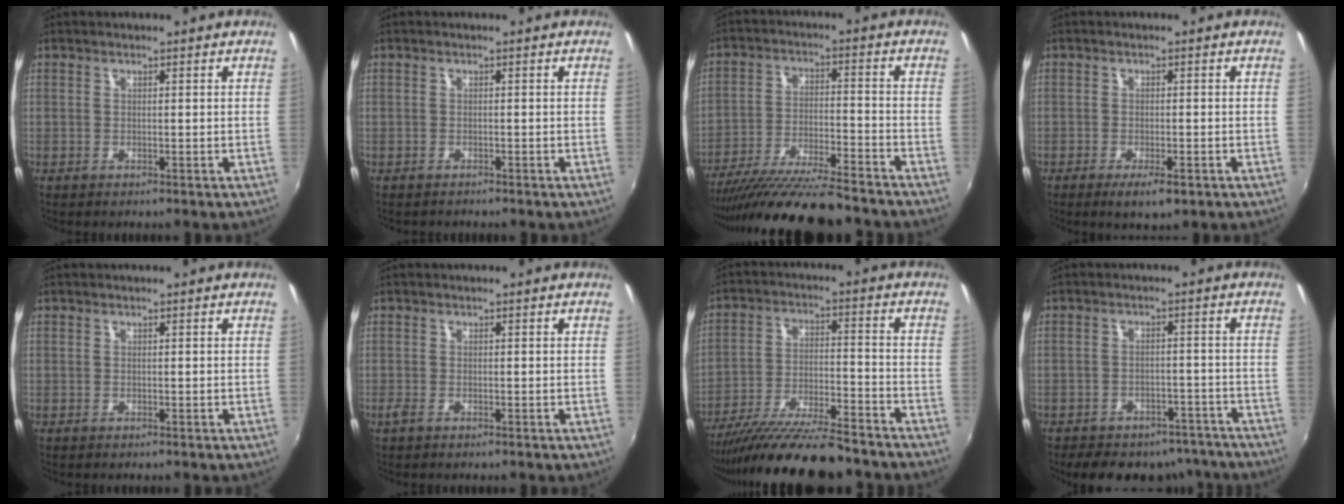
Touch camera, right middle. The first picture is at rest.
{"total": 0.9, "force": [-0.9, 0.3, 0.0], "torque": [-0.005, -0.002, -0.014]}
{"total": 17.9, "force": [-15.6, 1.7, 8.6], "torque": [-0.170, -0.044, -0.253]}
{"total": 4.3, "force": [-2.5, 1.3, 3.3], "torque": [-0.068, -0.015, -0.041]}
{"total": 0.0}
{"total": 1.2, "force": [-0.7, 0.3, 0.9], "torque": [-0.019, -0.004, -0.015]}
{"total": 18.6, "force": [-16.0, 2.7, 9.2], "torque": [-0.180, -0.044, -0.259]}
{"total": 15.5, "force": [-12.7, 7.3, 5.1], "torque": [-0.113, 0.017, -0.147]}